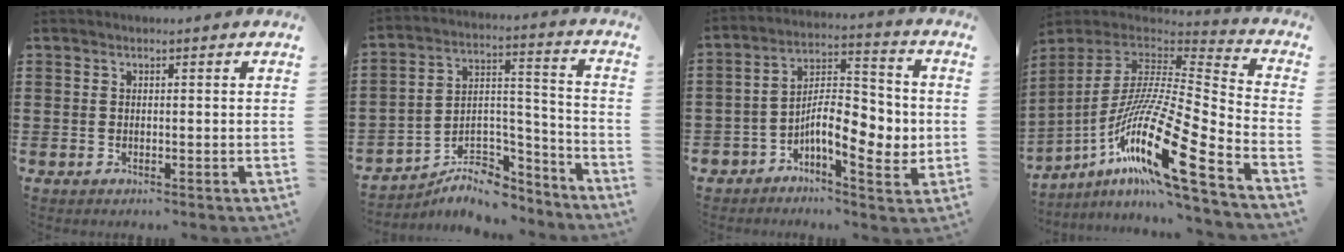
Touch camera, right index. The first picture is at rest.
{"total": 7.3, "force": [-6.0, 3.5, 2.1], "torque": [-0.031, 0.018, -0.110]}
{"total": 9.7, "force": [-2.3, 4.3, 8.3], "torque": [-0.136, -0.004, -0.044]}
{"total": 18.9, "force": [-10.5, 2.2, 15.5], "torque": [-0.323, -0.004, -0.203]}